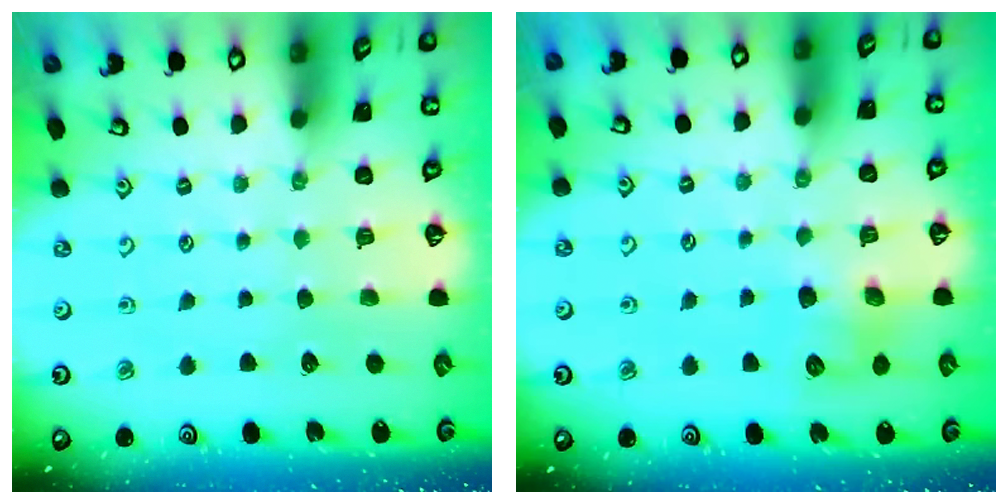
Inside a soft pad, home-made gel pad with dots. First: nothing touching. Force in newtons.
{"total": 8.0, "press": 8.0, "slide": 0.4}